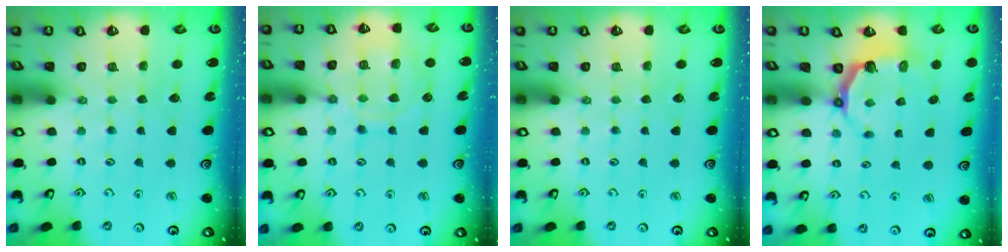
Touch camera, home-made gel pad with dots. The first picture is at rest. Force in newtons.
{"total": 12.6, "press": 12.5, "slide": 1.1}
{"total": 0.0}
{"total": 4.3, "press": 2.8, "slide": 3.3}